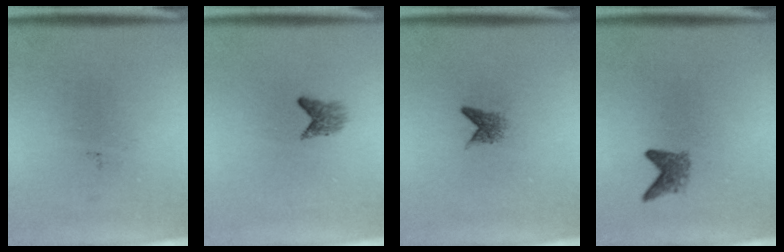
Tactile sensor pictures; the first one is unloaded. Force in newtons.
{"total": 1.8}
{"total": 1.6}
{"total": 2.0}